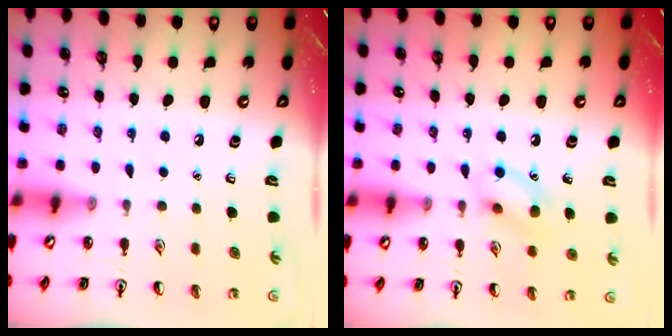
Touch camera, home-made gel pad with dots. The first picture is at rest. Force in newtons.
{"total": 10.4, "press": 10.3, "slide": 1.4}